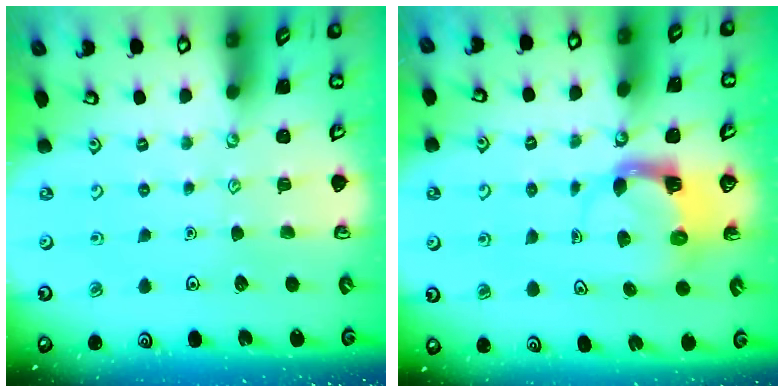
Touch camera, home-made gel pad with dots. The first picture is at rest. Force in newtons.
{"total": 3.9, "press": 3.9, "slide": 0.7}